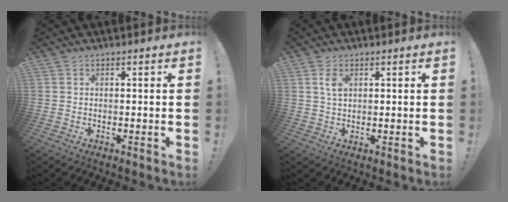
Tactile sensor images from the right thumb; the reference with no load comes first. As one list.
[{"total": 3.5, "force": [1.4, 1.9, 2.6], "torque": [-0.041, -0.003, 0.021]}]